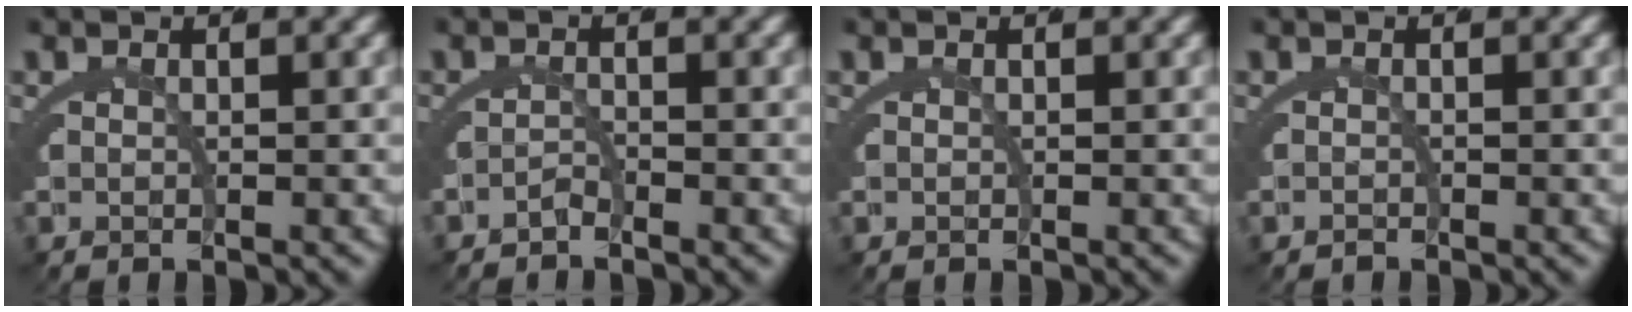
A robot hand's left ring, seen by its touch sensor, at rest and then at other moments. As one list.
[{"total": 1.2, "force": [-1.2, -0.2, 0.2], "torque": [-0.002, -0.008, -0.021]}, {"total": 0.0}, {"total": 0.7, "force": [-0.5, -0.5, -0.1], "torque": [0.007, -0.007, -0.007]}]